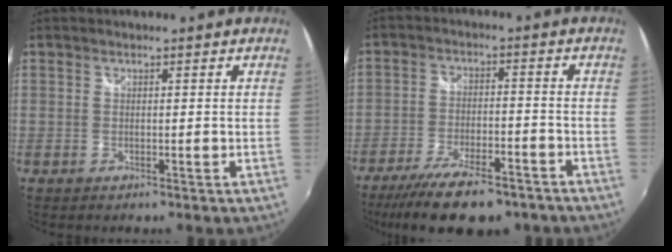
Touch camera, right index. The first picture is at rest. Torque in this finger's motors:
{"motor_torque": [1.59, -0.54, 0.51, 0.07]}